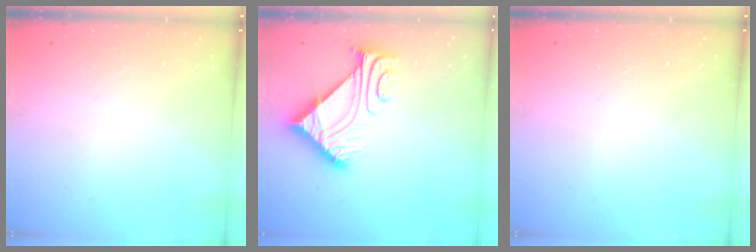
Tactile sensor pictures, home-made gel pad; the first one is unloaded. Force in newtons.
{"total": 7.5, "press": 7.5, "slide": 0.5}
{"total": 0.0}